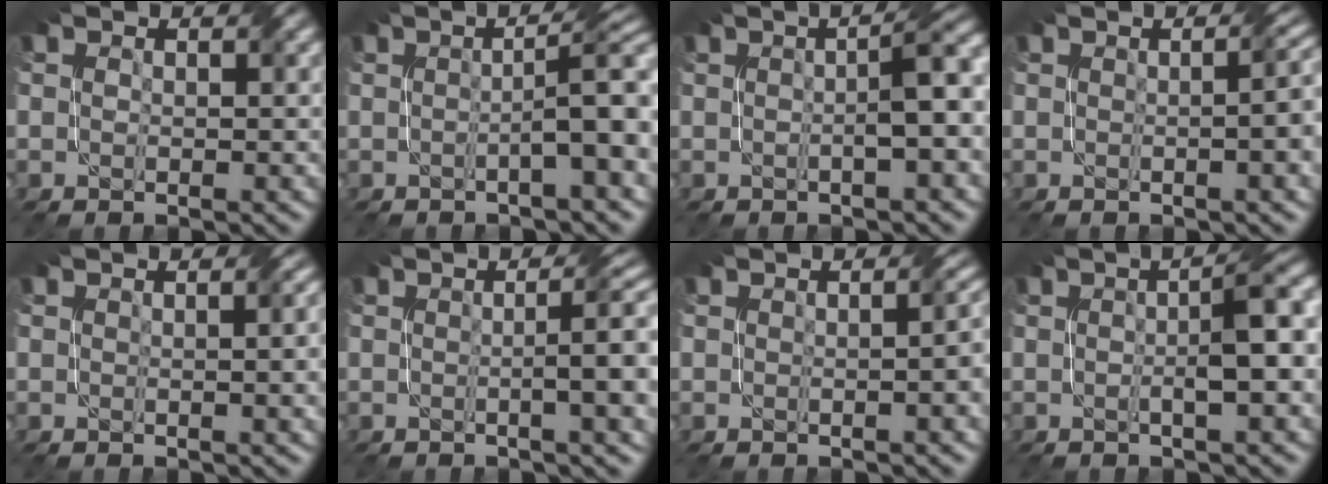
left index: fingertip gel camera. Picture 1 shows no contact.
{"total": 5.8, "force": [-0.1, 1.0, 5.7], "torque": [-0.074, 0.013, -0.006]}
{"total": 4.4, "force": [0.2, 0.7, 4.4], "torque": [-0.060, 0.017, -0.001]}
{"total": 5.8, "force": [0.2, 2.2, 5.3], "torque": [-0.029, 0.016, 0.004]}
{"total": 3.3, "force": [0.4, 1.2, 3.0], "torque": [-0.023, 0.008, 0.008]}
{"total": 6.4, "force": [0.3, 1.5, 6.2], "torque": [-0.069, 0.012, 0.003]}
{"total": 4.2, "force": [0.2, 1.7, 3.8], "torque": [-0.018, 0.014, 0.003]}
{"total": 5.2, "force": [0.3, 0.8, 5.2], "torque": [-0.071, 0.015, 0.000]}